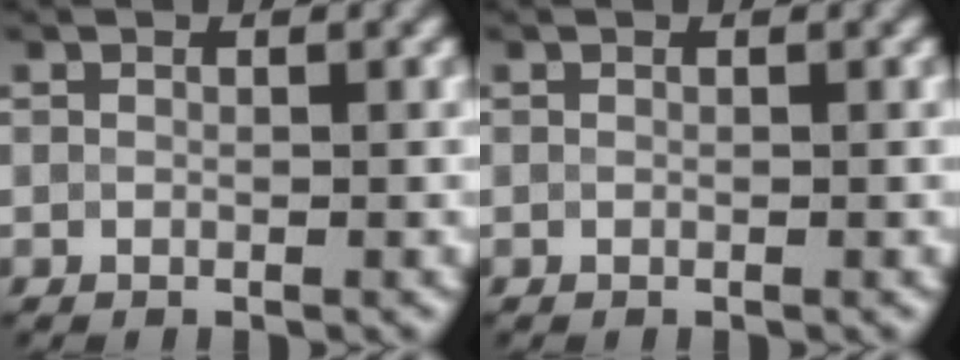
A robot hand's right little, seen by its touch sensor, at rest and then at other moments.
{"total": 0.0}